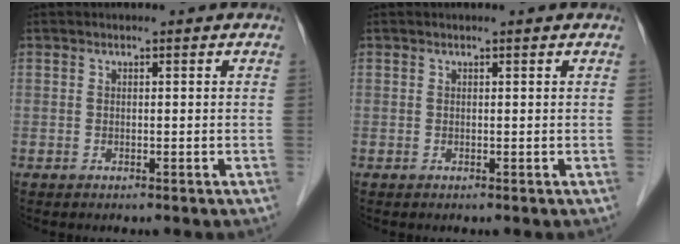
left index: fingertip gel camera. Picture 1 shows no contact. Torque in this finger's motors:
{"motor_torque": [0.18, -0.09, 0.00, 0.00]}